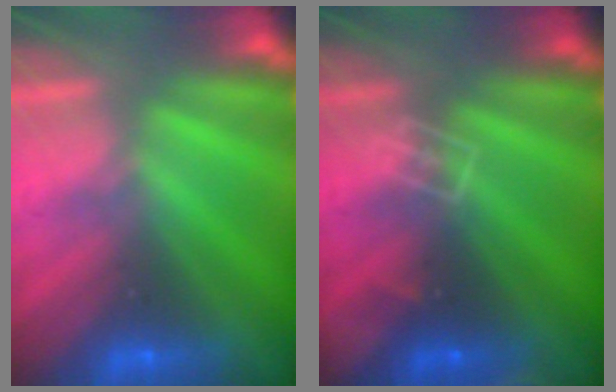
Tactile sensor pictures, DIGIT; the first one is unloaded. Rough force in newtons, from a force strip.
{"total": 2.9}